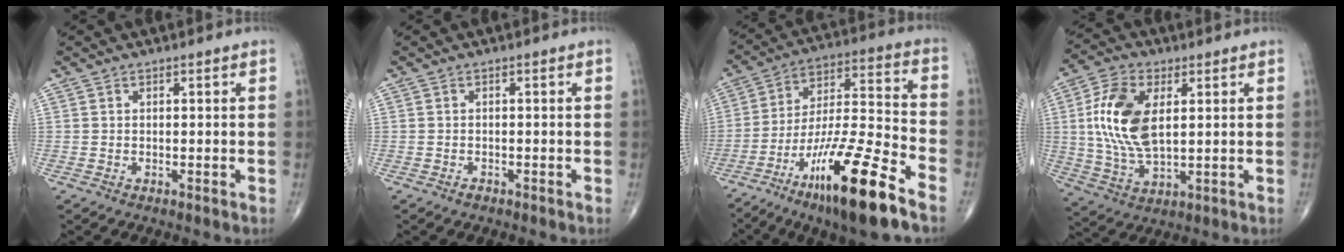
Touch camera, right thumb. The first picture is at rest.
{"total": 0.7, "force": [-0.6, 0.3, 0.2], "torque": [0.002, 0.001, -0.014]}
{"total": 21.6, "force": [-12.9, 3.5, 17.0], "torque": [-0.313, 0.056, -0.224]}
{"total": 14.1, "force": [2.5, 7.4, 11.7], "torque": [-0.233, -0.005, 0.050]}